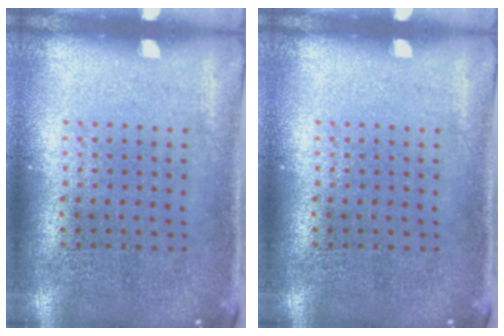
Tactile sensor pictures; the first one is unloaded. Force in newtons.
{"total": 0.0}